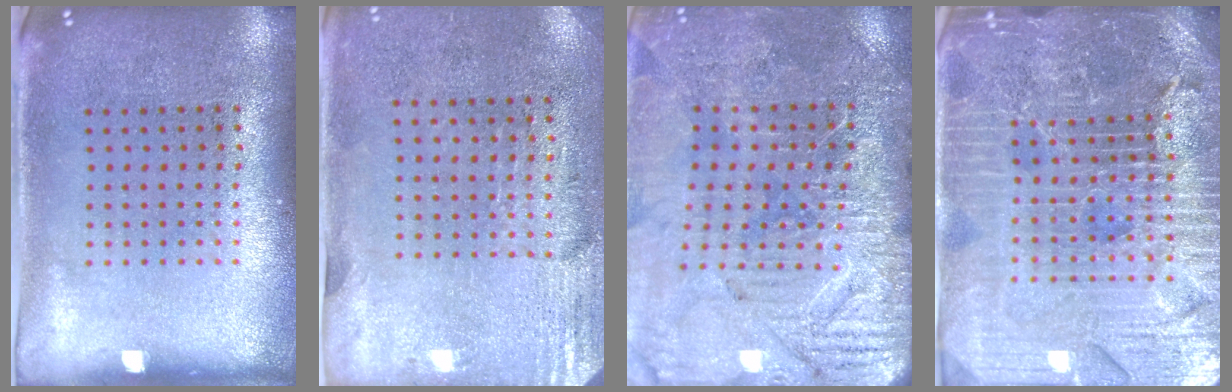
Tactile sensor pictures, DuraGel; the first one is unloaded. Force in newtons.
{"total": 2.8, "press": 2.5, "slide": 1.4}
{"total": 3.6, "press": 3.6, "slide": 0.3}
{"total": 5.8, "press": 5.2, "slide": 2.6}